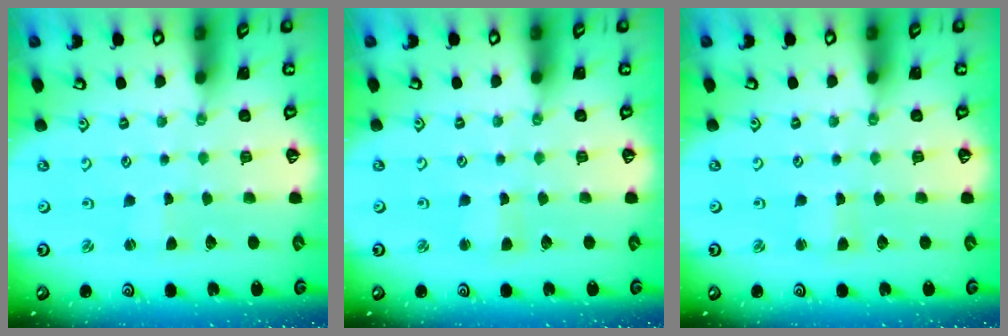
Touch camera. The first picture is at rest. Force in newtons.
{"total": 2.8, "press": 2.8, "slide": 0.2}
{"total": 2.3, "press": 2.3, "slide": 0.4}